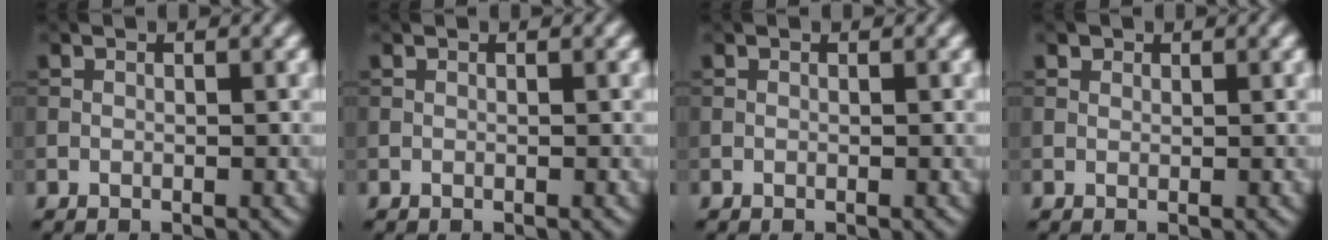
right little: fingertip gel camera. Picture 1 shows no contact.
{"total": 0.0}
{"total": 0.0}
{"total": 1.6, "force": [-0.4, -1.0, -1.2], "torque": [0.000, -0.009, 0.024]}